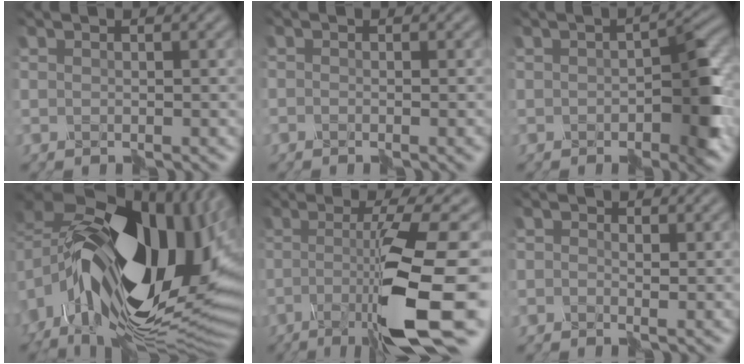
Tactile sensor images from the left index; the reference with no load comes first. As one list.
[{"total": 1.6, "force": [-1.2, 0.7, 0.9], "torque": [-0.002, 0.005, -0.017]}, {"total": 5.5, "force": [-1.9, 2.7, 4.5], "torque": [-0.065, 0.006, -0.031]}, {"total": 20.1, "force": [0.7, 11.1, 16.8], "torque": [-0.316, 0.004, 0.004]}, {"total": 11.2, "force": [-5.6, 1.6, 9.6], "torque": [-0.170, 0.005, -0.094]}, {"total": 1.0, "force": [-0.2, 1.0, -0.1], "torque": [-0.001, 0.007, -0.009]}]